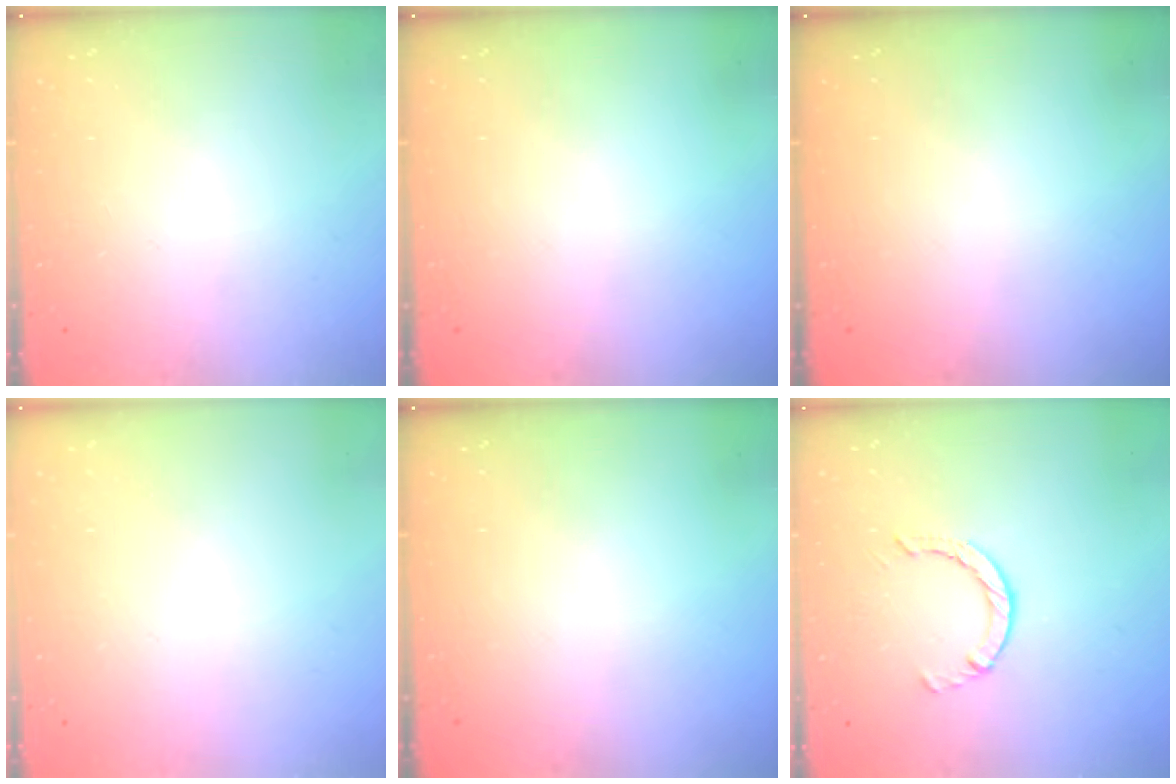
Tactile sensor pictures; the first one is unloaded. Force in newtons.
{"total": 0.0}
{"total": 0.0}
{"total": 2.4, "press": 2.4, "slide": 0.2}
{"total": 0.0}
{"total": 2.5, "press": 2.4, "slide": 0.4}